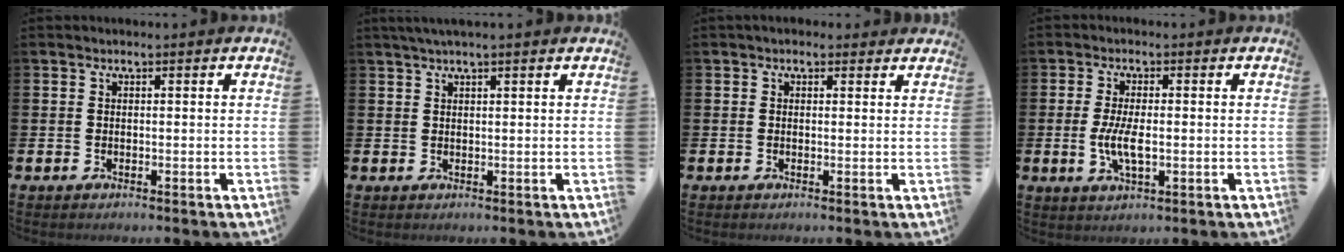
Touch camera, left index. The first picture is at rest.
{"total": 1.8, "force": [1.4, -0.1, 1.0], "torque": [-0.018, 0.002, 0.024]}
{"total": 1.0, "force": [0.7, 0.6, 0.3], "torque": [-0.002, 0.008, 0.012]}
{"total": 4.6, "force": [-0.4, 1.8, 4.2], "torque": [-0.084, 0.001, -0.010]}